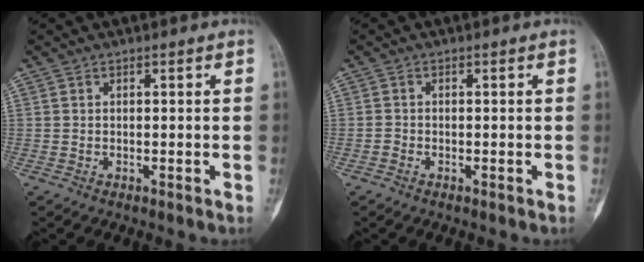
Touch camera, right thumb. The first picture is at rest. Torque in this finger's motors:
{"motor_torque": [-0.31, -0.36, -0.20, 0.01, -0.01]}